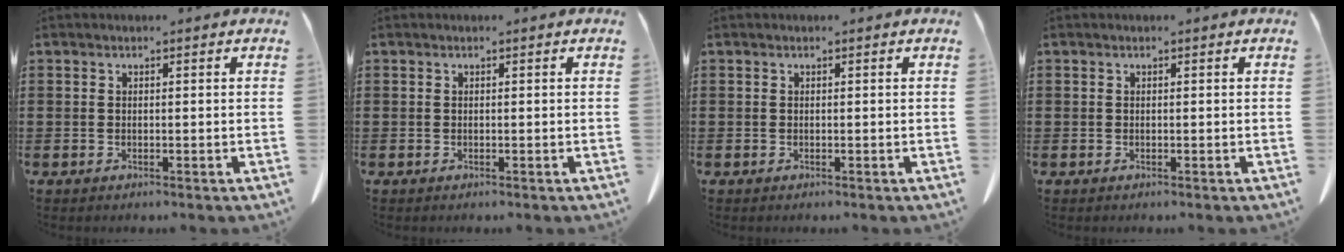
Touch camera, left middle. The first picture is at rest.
{"total": 0.0}
{"total": 0.0}
{"total": 0.0}